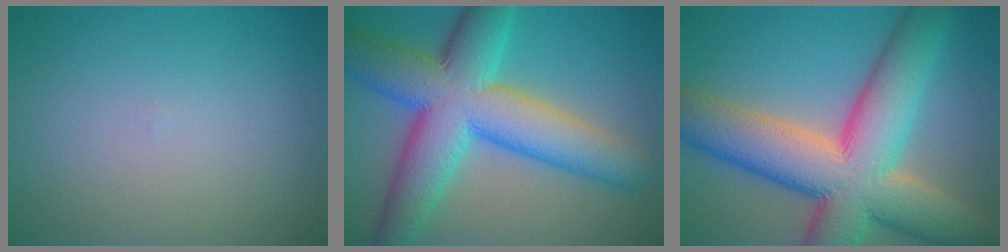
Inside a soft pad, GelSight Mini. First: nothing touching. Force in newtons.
{"total": 12.0, "press": 12.0, "slide": 0.2}
{"total": 14.3, "press": 14.3, "slide": 0.7}